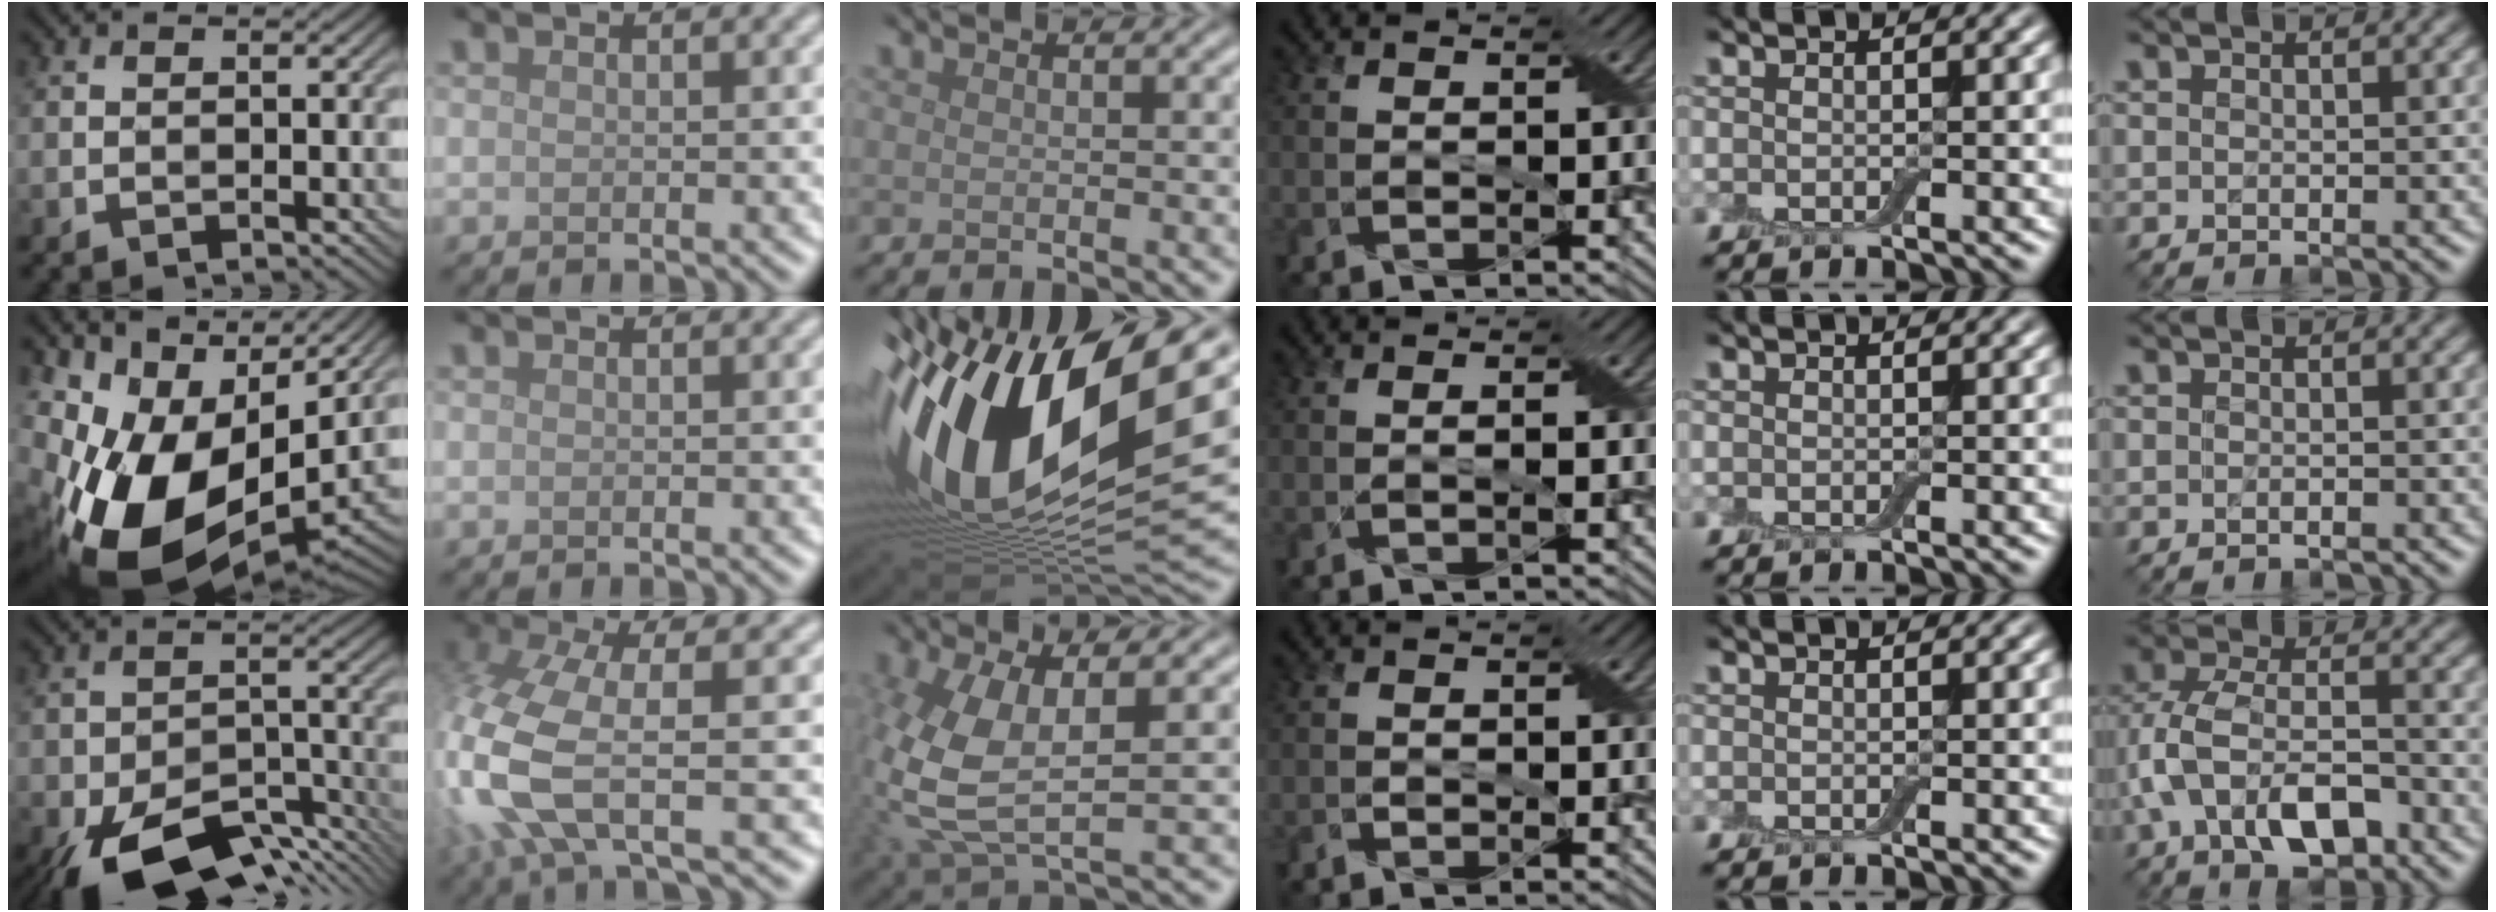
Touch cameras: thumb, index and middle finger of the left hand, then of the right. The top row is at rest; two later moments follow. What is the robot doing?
{"motion": "extract", "object": "airpods case & airpods"}